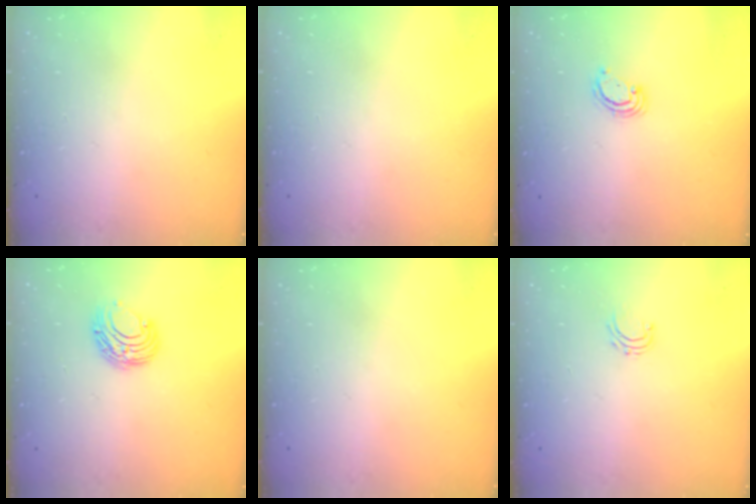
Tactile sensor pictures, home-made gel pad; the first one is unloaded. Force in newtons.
{"total": 0.0}
{"total": 2.9, "press": 2.8, "slide": 0.3}
{"total": 7.6, "press": 7.6, "slide": 0.6}
{"total": 0.0}
{"total": 3.7, "press": 3.7, "slide": 0.3}